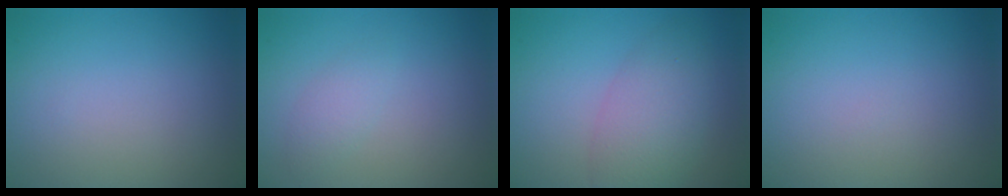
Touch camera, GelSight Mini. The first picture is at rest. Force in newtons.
{"total": 1.4, "press": 1.4, "slide": 0.1}
{"total": 4.8, "press": 4.8, "slide": 0.2}
{"total": 0.0}